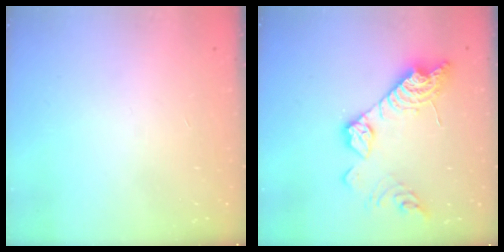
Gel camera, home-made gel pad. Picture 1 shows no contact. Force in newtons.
{"total": 16.8, "press": 16.7, "slide": 1.1}